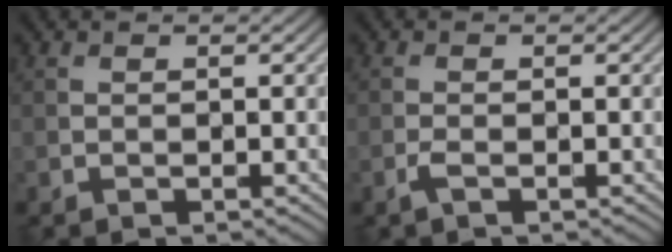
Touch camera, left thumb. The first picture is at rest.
{"total": 1.1, "force": [-0.6, 0.3, 0.9], "torque": [-0.024, 0.001, -0.015]}